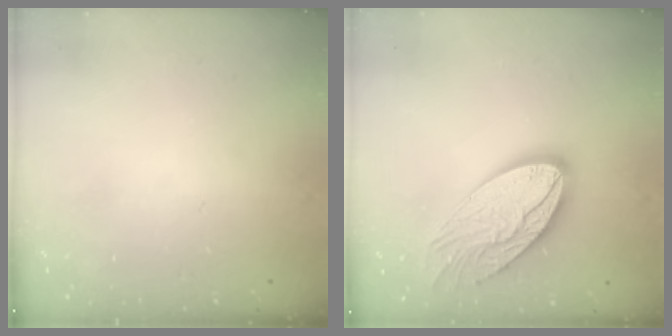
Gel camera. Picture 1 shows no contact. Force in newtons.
{"total": 18.9, "press": 18.9, "slide": 1.4}